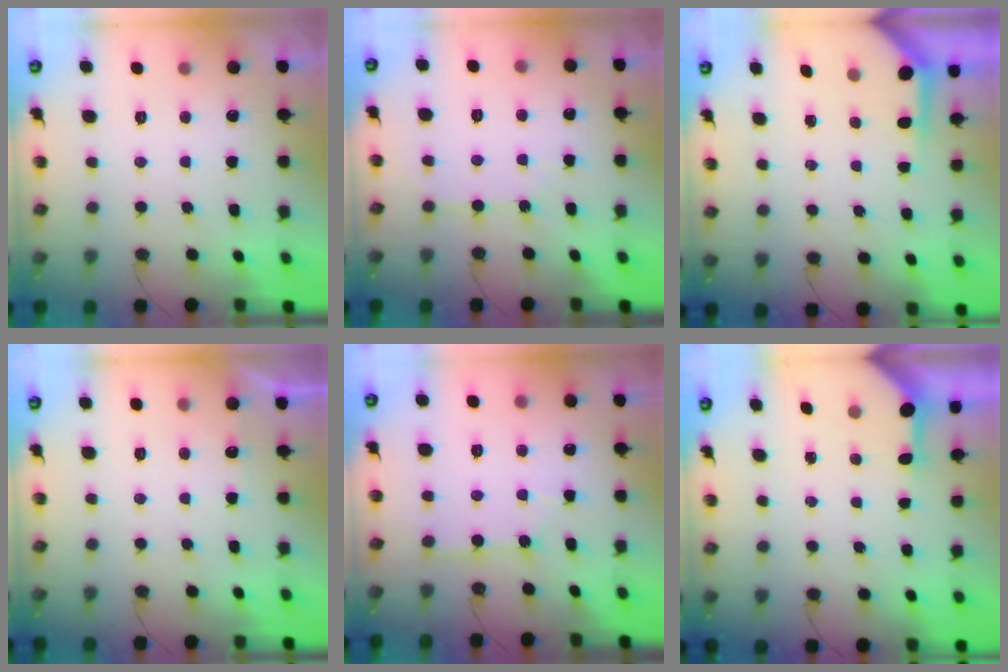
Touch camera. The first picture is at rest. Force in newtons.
{"total": 4.8, "press": 4.8, "slide": 0.7}
{"total": 3.8, "press": 3.8, "slide": 0.4}
{"total": 3.1, "press": 3.1, "slide": 0.4}
{"total": 1.9, "press": 1.8, "slide": 0.3}
{"total": 3.2, "press": 3.2, "slide": 0.2}